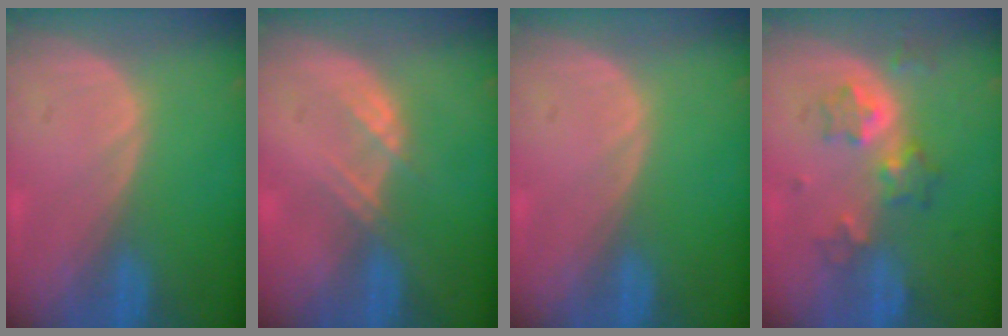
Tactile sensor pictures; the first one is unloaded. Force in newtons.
{"total": 2.3, "press": 2.3, "slide": 0.2}
{"total": 0.0}
{"total": 6.6, "press": 5.7, "slide": 3.2}